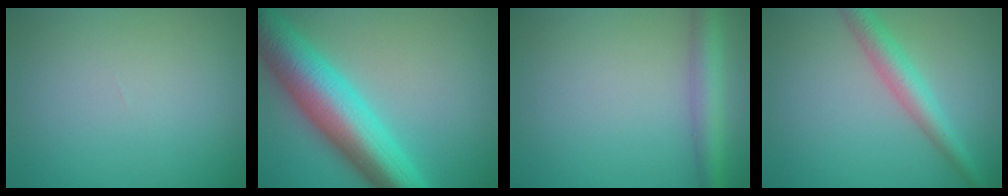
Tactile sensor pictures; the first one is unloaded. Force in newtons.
{"total": 10.1, "press": 10.1, "slide": 0.2}
{"total": 3.2, "press": 3.2, "slide": 0.1}
{"total": 3.4, "press": 3.4, "slide": 0.0}